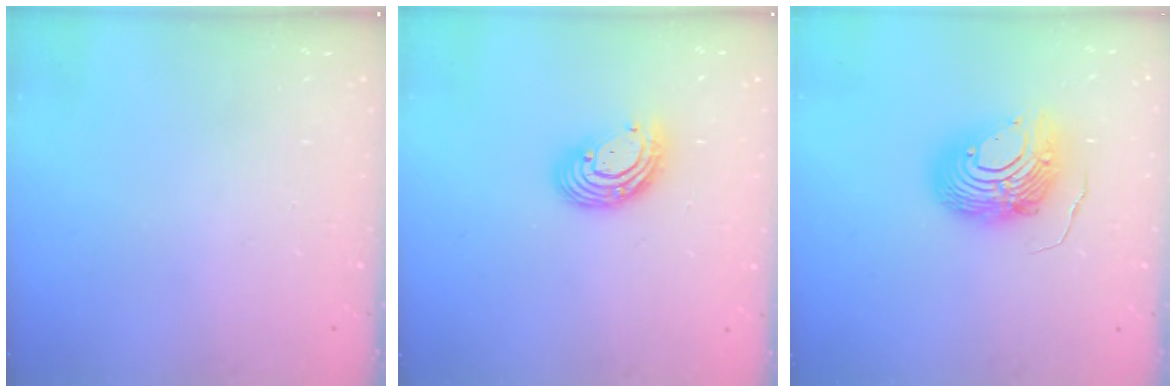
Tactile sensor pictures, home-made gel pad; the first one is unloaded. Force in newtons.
{"total": 10.5, "press": 10.4, "slide": 1.1}
{"total": 12.2, "press": 12.2, "slide": 1.2}